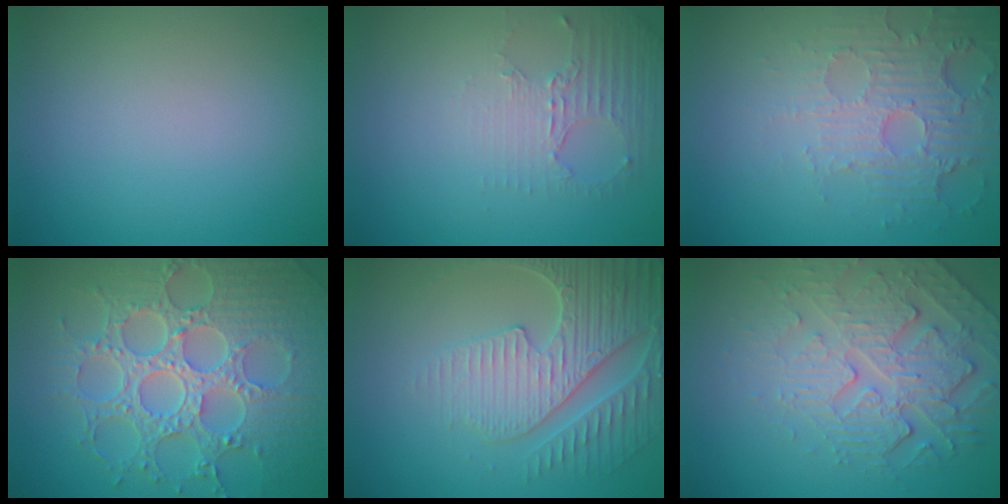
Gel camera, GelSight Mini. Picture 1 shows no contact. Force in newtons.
{"total": 2.5, "press": 1.7, "slide": 1.8}
{"total": 5.6, "press": 3.6, "slide": 4.4}
{"total": 8.7, "press": 6.5, "slide": 5.8}
{"total": 5.3, "press": 4.8, "slide": 2.3}
{"total": 4.5, "press": 4.1, "slide": 1.8}